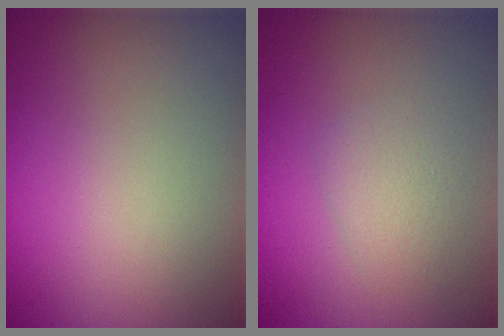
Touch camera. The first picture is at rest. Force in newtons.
{"total": 2.1, "press": 2.1, "slide": 0.2}